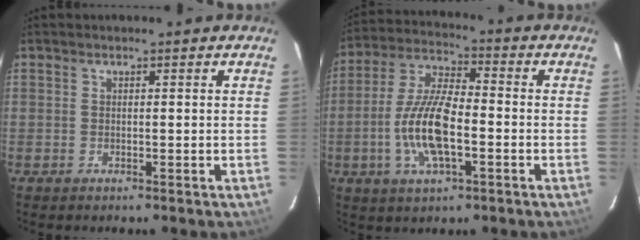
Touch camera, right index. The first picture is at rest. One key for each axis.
{"total": 13.3, "fx": -3.4, "fy": 4.7, "fz": 11.9, "tx": -0.250, "ty": 0.000, "tz": -0.067}